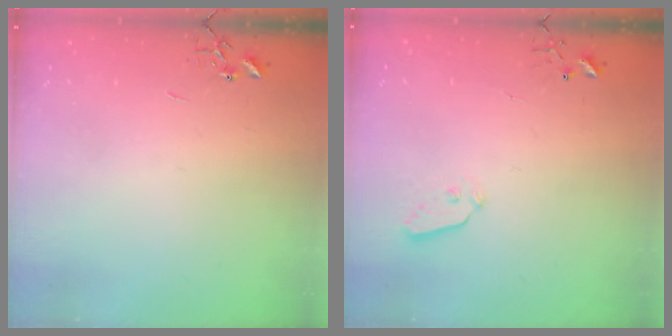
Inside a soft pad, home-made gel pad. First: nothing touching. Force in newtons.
{"total": 4.3, "press": 4.3, "slide": 0.3}